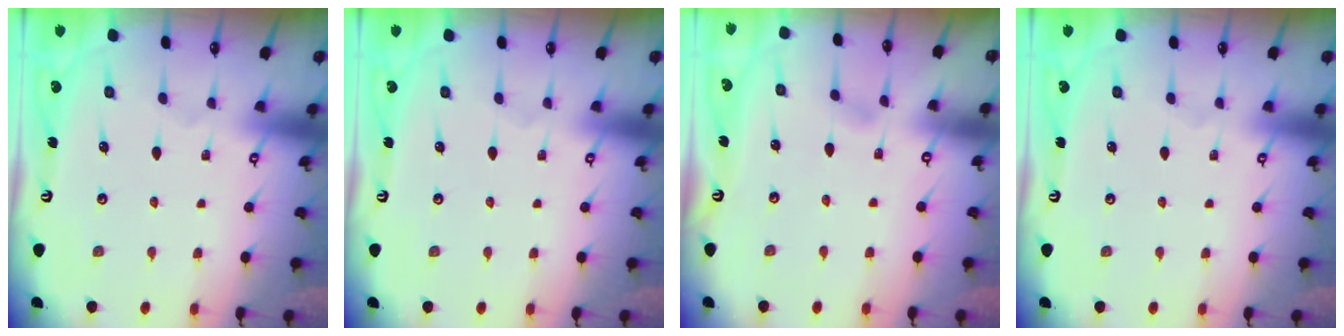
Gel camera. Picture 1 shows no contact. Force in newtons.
{"total": 0.0}
{"total": 2.0, "press": 2.0, "slide": 0.2}
{"total": 0.0}